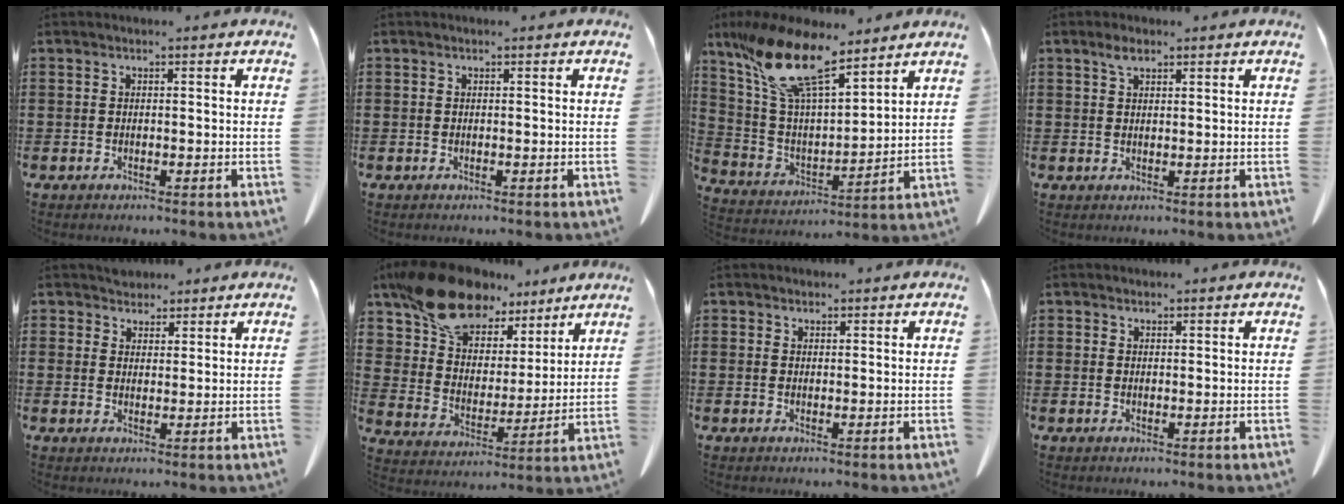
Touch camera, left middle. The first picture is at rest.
{"total": 0.0}
{"total": 15.5, "force": [10.8, 5.0, 9.9], "torque": [-0.235, -0.042, 0.189]}
{"total": 2.4, "force": [1.6, 1.0, 1.5], "torque": [-0.025, 0.000, 0.028]}
{"total": 3.5, "force": [3.0, 1.8, 0.0], "torque": [-0.013, 0.002, 0.058]}
{"total": 14.8, "force": [12.0, 6.9, 5.2], "torque": [-0.139, -0.066, 0.224]}
{"total": 1.6, "force": [1.4, 0.8, -0.1], "torque": [-0.004, 0.001, 0.029]}
{"total": 1.3, "force": [1.2, 0.7, 0.0], "torque": [-0.004, 0.001, 0.024]}